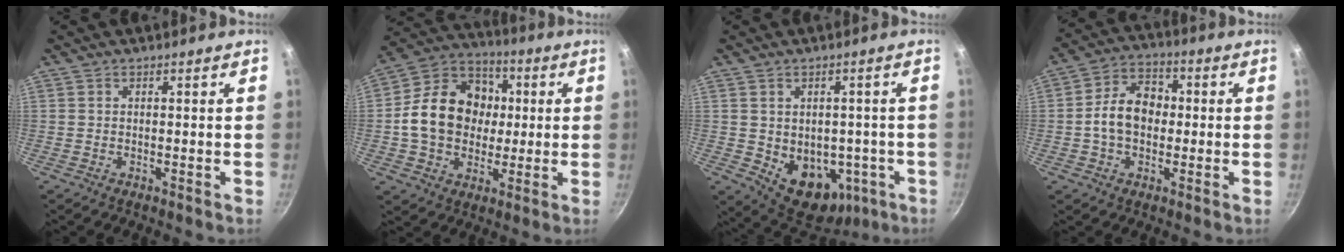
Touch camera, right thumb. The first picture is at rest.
{"total": 17.9, "force": [0.6, 14.4, 10.5], "torque": [-0.146, 0.029, 0.002]}
{"total": 13.2, "force": [-3.0, 9.7, 8.5], "torque": [-0.074, -0.001, -0.016]}
{"total": 10.1, "force": [-0.4, 7.4, 6.9], "torque": [-0.085, 0.028, -0.020]}